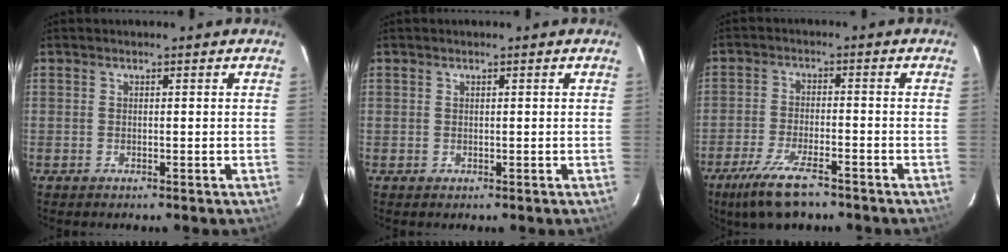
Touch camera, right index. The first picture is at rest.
{"total": 0.8, "force": [0.1, 0.8, -0.1], "torque": [0.004, 0.003, 0.001]}
{"total": 9.7, "force": [-7.0, 2.6, 6.1], "torque": [-0.148, -0.022, -0.128]}